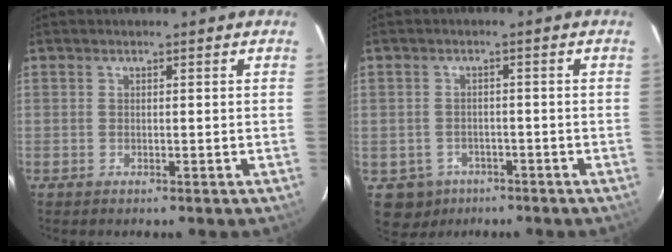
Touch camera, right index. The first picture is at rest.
{"total": 5.3, "force": [-2.4, 4.7, 0.3], "torque": [-0.007, 0.010, -0.030]}